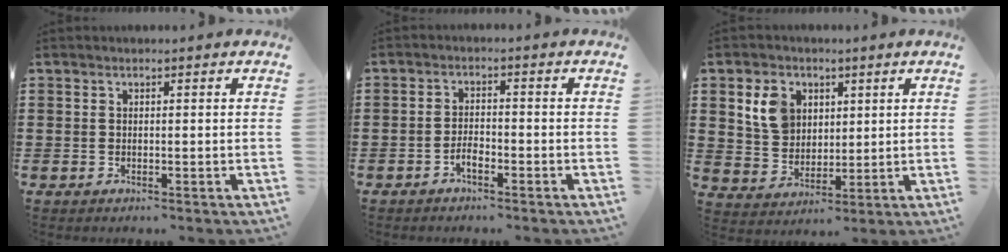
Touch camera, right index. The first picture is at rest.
{"total": 2.3, "force": [-1.5, 0.9, 1.5], "torque": [-0.029, 0.004, -0.029]}
{"total": 6.9, "force": [2.7, 5.6, 3.1], "torque": [-0.078, 0.016, 0.049]}